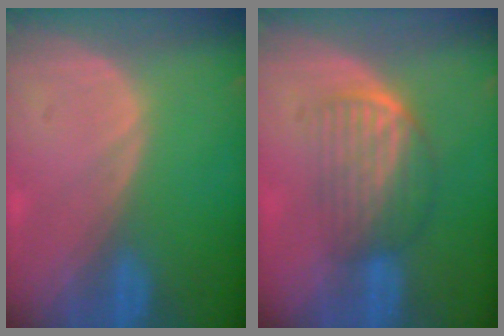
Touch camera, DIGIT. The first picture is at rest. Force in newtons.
{"total": 7.0, "press": 5.9, "slide": 3.7}